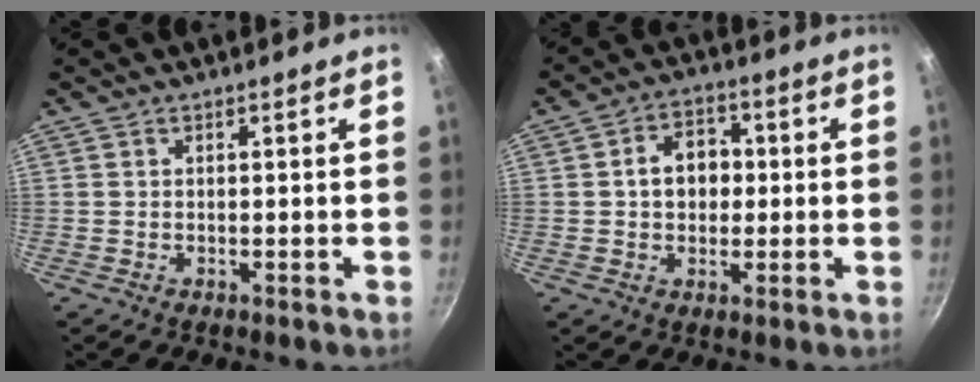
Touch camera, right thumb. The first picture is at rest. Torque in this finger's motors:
{"motor_torque": [-0.63, 0.76, 0.73, 0.06, 0.03]}